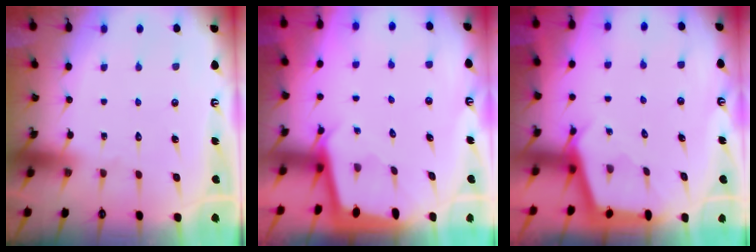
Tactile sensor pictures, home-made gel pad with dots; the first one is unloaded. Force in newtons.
{"total": 1.8, "press": 1.8, "slide": 0.1}
{"total": 2.5, "press": 2.5, "slide": 0.3}